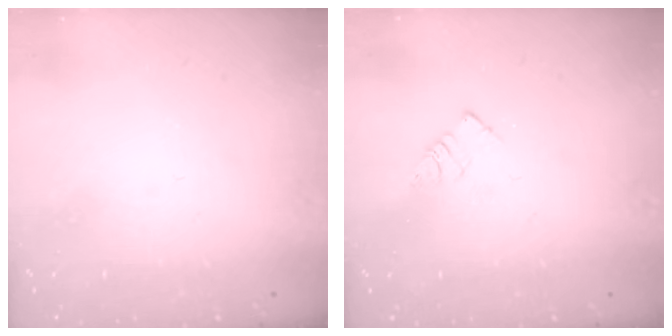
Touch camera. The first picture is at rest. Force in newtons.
{"total": 3.3, "press": 3.3, "slide": 0.3}